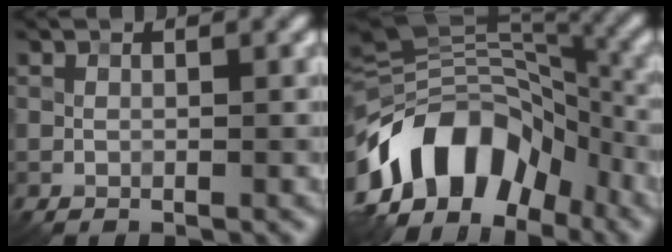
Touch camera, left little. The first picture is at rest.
{"total": 13.3, "force": [-6.1, 8.3, 8.5], "torque": [-0.147, 0.022, -0.120]}